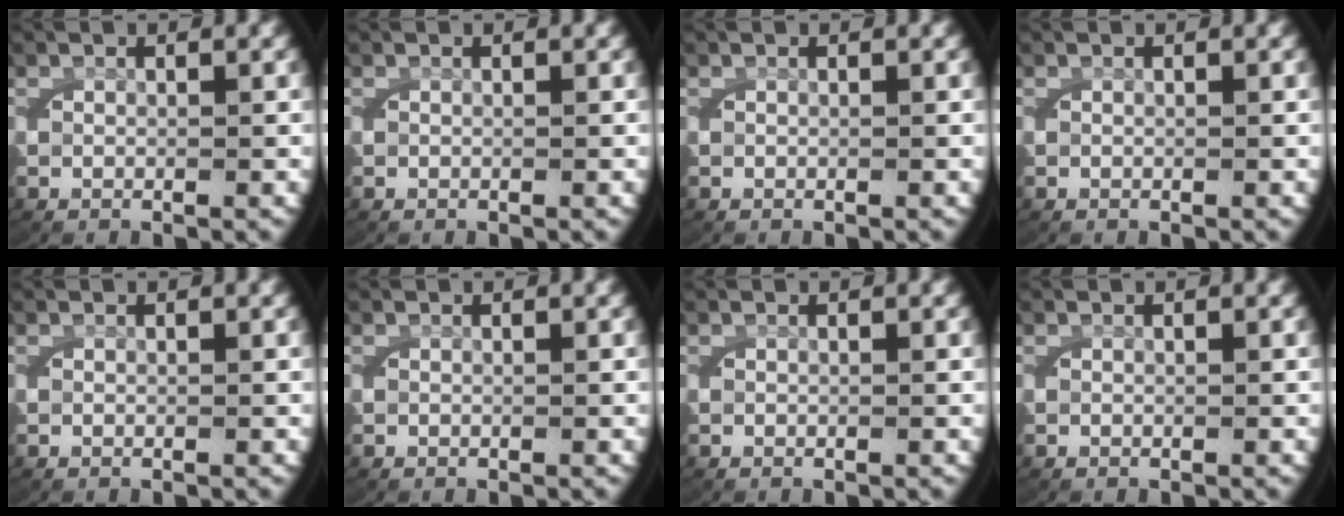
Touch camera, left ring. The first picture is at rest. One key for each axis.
{"total": 0.0}
{"total": 0.0}
{"total": 0.0}
{"total": 0.0}
{"total": 0.0}
{"total": 0.0}
{"total": 0.0}